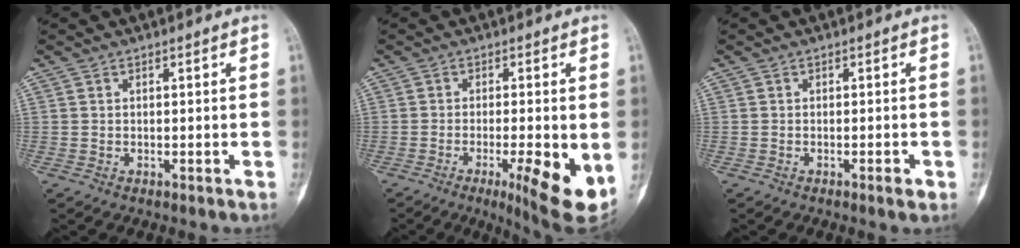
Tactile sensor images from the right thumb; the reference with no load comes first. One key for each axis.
{"total": 11.3, "fx": -3.2, "fy": 2.3, "fz": 10.6, "tx": -0.143, "ty": -0.020, "tz": -0.043}
{"total": 1.5, "fx": -0.8, "fy": 0.4, "fz": 1.3, "tx": -0.017, "ty": 0.000, "tz": -0.011}